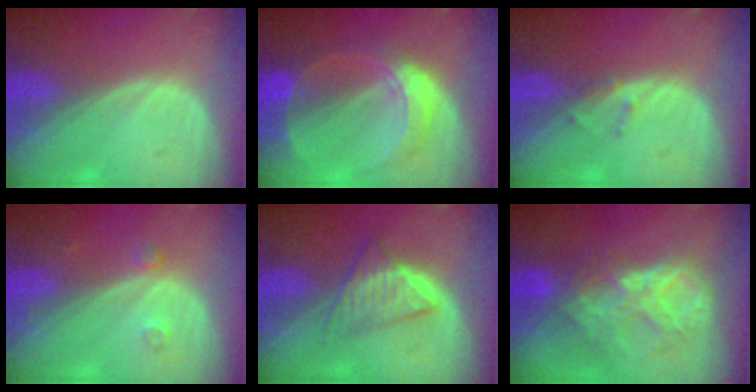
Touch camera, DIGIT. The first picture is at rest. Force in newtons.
{"total": 7.3, "press": 6.5, "slide": 3.4}
{"total": 1.3, "press": 1.1, "slide": 0.8}
{"total": 1.9, "press": 1.6, "slide": 1.0}
{"total": 6.2, "press": 5.3, "slide": 3.3}
{"total": 9.1, "press": 7.7, "slide": 4.8}